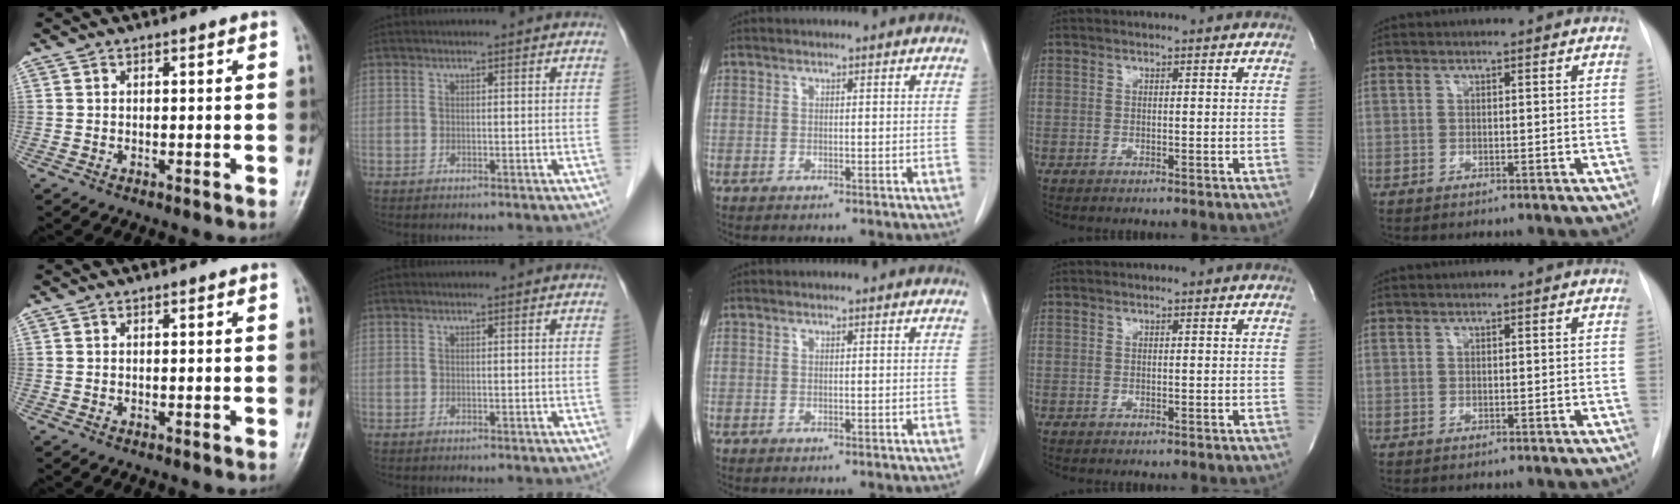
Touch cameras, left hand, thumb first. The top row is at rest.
{}